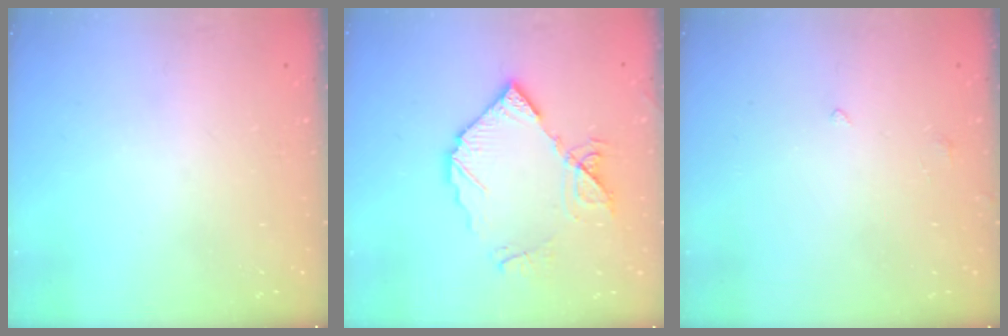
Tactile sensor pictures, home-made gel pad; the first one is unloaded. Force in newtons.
{"total": 11.8, "press": 11.7, "slide": 1.3}
{"total": 0.0}